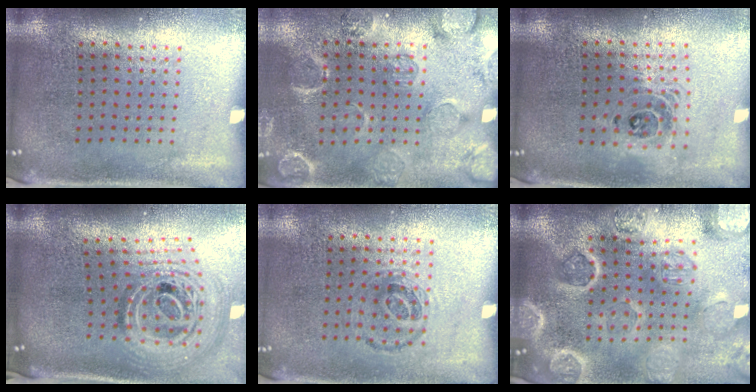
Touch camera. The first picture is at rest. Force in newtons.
{"total": 2.5, "press": 2.2, "slide": 1.2}
{"total": 1.5, "press": 1.3, "slide": 0.9}
{"total": 2.3, "press": 1.7, "slide": 1.5}
{"total": 0.9, "press": 0.7, "slide": 0.5}
{"total": 4.8, "press": 4.2, "slide": 2.2}